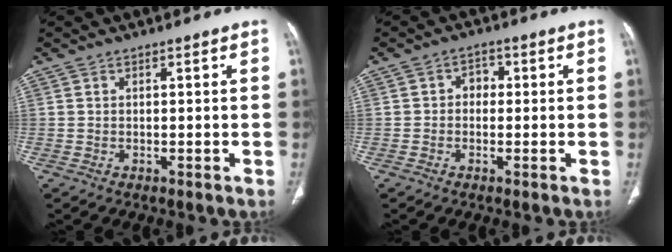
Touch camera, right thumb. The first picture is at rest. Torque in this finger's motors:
{"motor_torque": [0.62, 0.52, 0.36, 0.22, 0.00]}